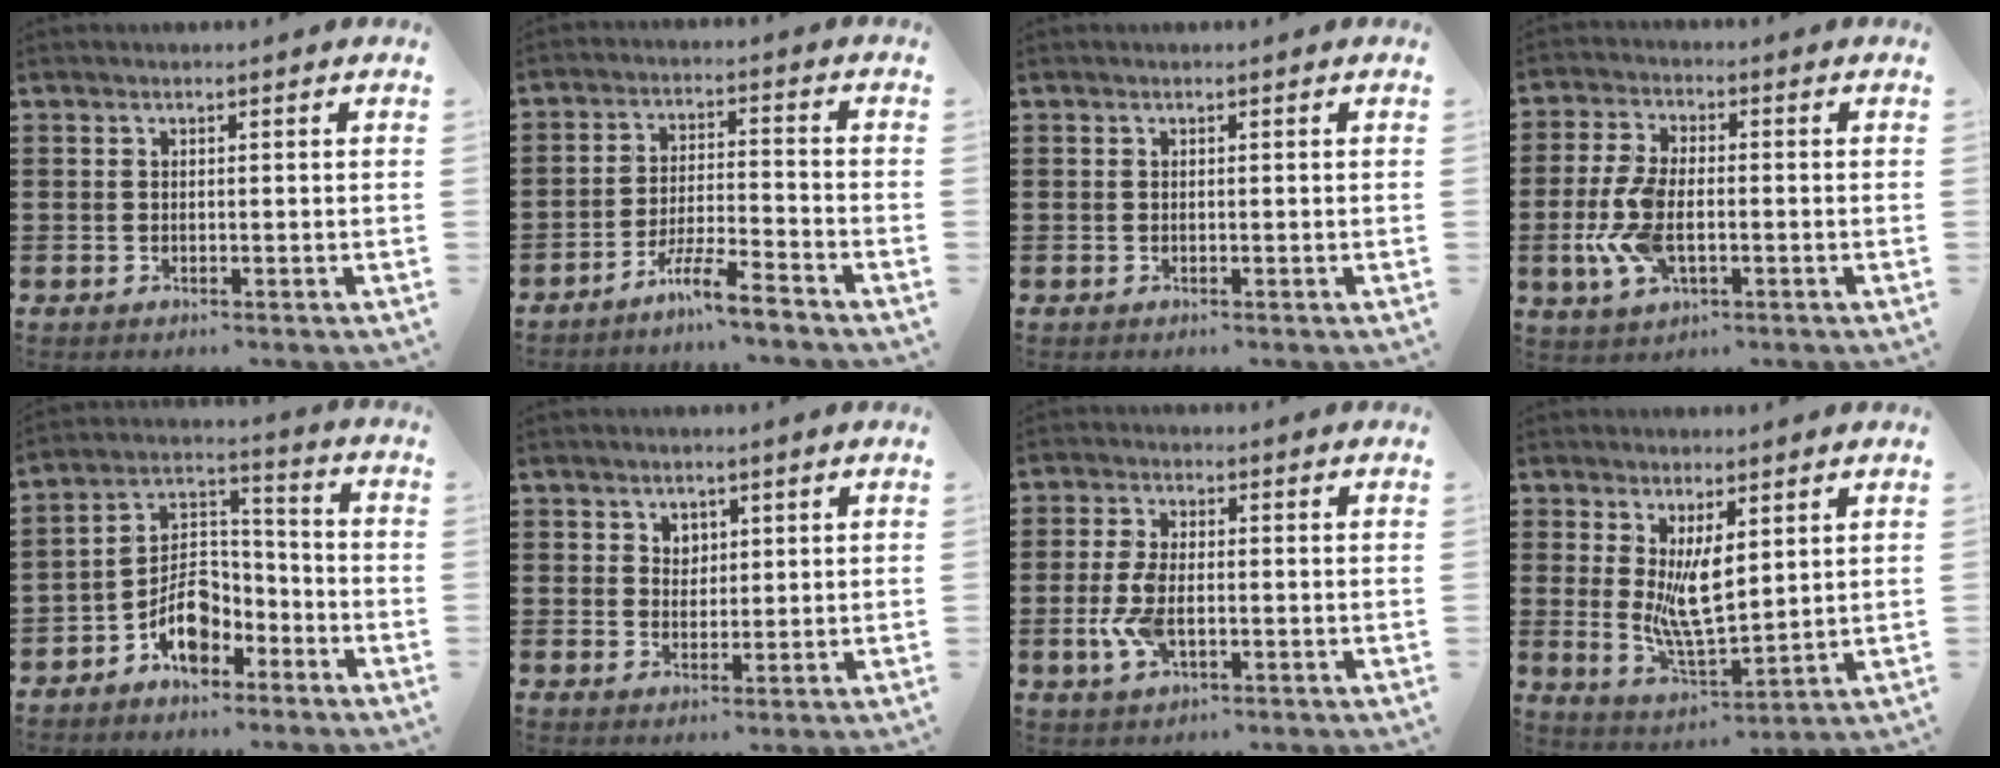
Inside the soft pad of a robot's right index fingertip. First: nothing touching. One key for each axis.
{"total": 5.9, "fx": -5.1, "fy": -0.1, "fz": 2.9, "tx": -0.064, "ty": -0.005, "tz": -0.098}
{"total": 0.0}
{"total": 8.4, "fx": -1.8, "fy": 4.0, "fz": 7.2, "tx": -0.171, "ty": -0.006, "tz": -0.039}
{"total": 7.8, "fx": -4.6, "fy": 4.7, "fz": 4.3, "tx": -0.086, "ty": 0.015, "tz": -0.088}
{"total": 2.3, "fx": 1.5, "fy": 1.7, "fz": 0.4, "tx": -0.013, "ty": 0.008, "tz": 0.027}
{"total": 7.0, "fx": -1.6, "fy": 3.2, "fz": 6.1, "tx": -0.146, "ty": -0.006, "tz": -0.037}
{"total": 7.2, "fx": 1.9, "fy": 2.8, "fz": 6.3, "tx": -0.112, "ty": -0.011, "tz": 0.033}